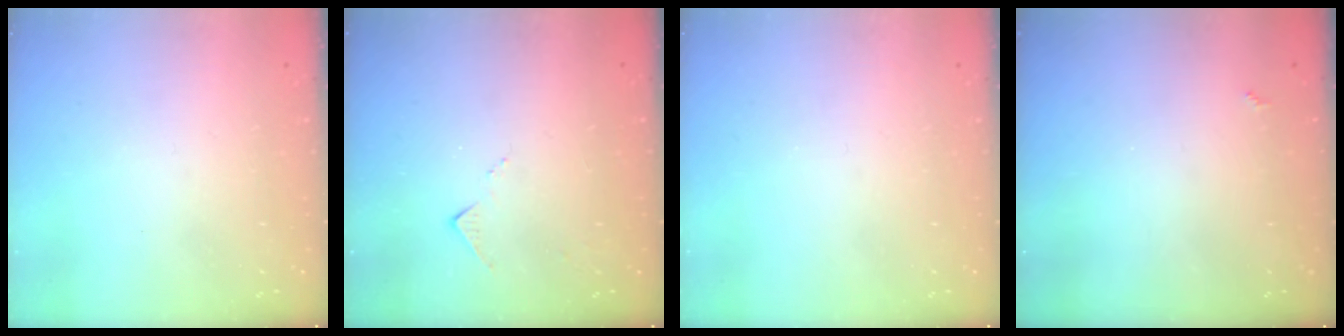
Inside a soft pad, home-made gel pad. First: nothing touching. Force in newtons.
{"total": 5.7, "press": 5.7, "slide": 0.6}
{"total": 0.0}
{"total": 2.1, "press": 2.1, "slide": 0.4}